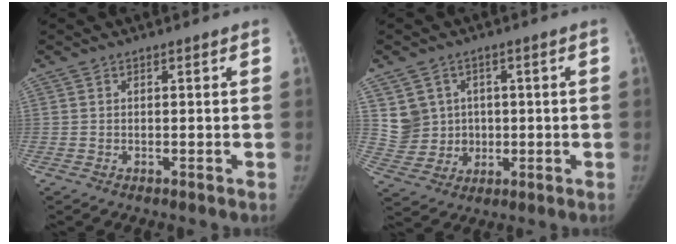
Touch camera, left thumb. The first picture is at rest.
{"total": 7.7, "force": [1.5, 7.4, 1.7], "torque": [0.002, 0.001, 0.035]}